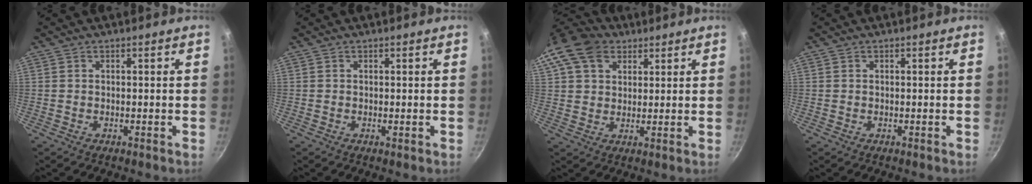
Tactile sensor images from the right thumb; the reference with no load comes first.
{"total": 0.0}
{"total": 13.3, "force": [6.1, 9.7, 6.7], "torque": [-0.120, 0.013, 0.100]}
{"total": 0.0}